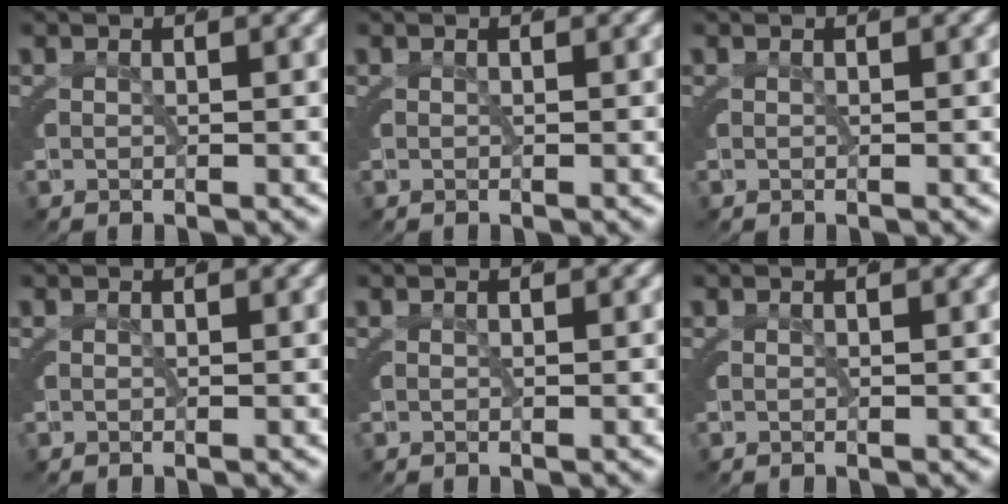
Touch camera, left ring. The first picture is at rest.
{"total": 0.0}
{"total": 0.0}
{"total": 0.0}
{"total": 0.0}
{"total": 0.0}